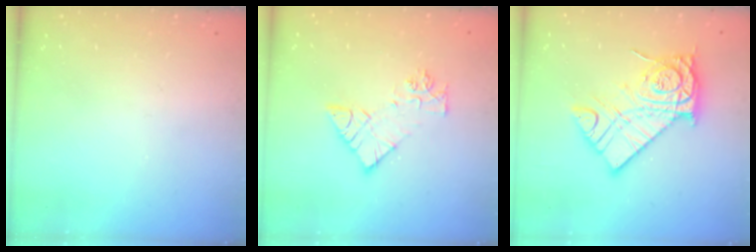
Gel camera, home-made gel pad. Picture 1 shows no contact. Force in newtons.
{"total": 10.2, "press": 10.1, "slide": 0.9}
{"total": 14.9, "press": 14.8, "slide": 1.1}